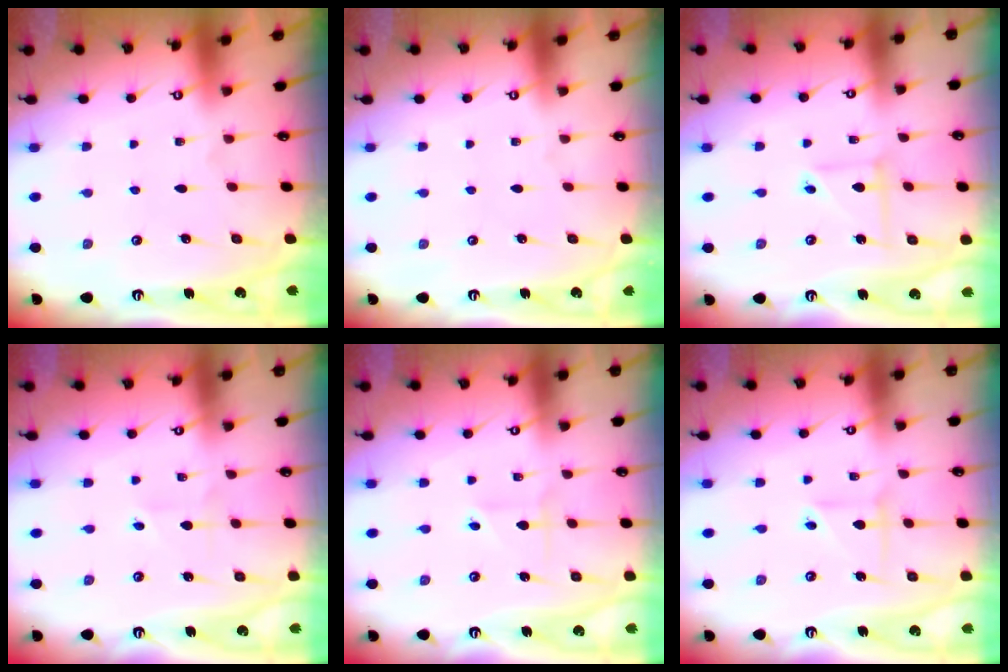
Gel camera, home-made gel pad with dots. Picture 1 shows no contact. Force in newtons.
{"total": 0.0}
{"total": 5.1, "press": 5.1, "slide": 0.2}
{"total": 1.3, "press": 1.3, "slide": 0.2}
{"total": 2.0, "press": 1.7, "slide": 1.0}
{"total": 2.9, "press": 2.9, "slide": 0.2}